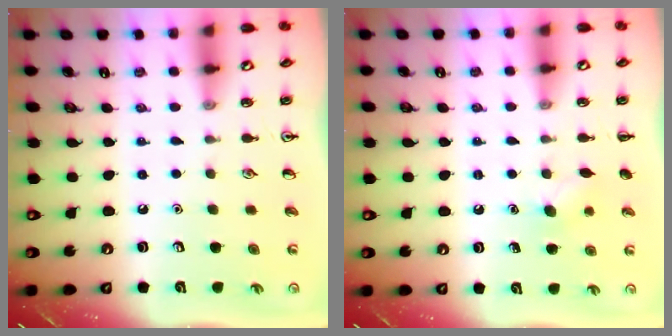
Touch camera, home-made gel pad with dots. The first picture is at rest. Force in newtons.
{"total": 4.9, "press": 4.8, "slide": 1.2}